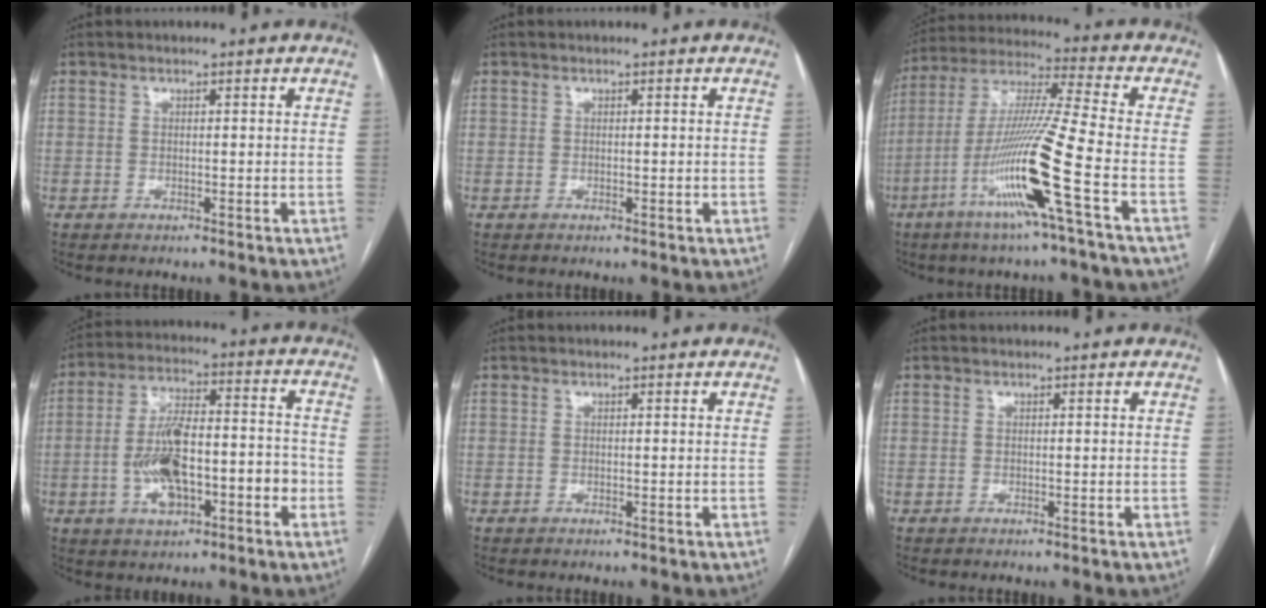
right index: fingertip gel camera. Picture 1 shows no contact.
{"total": 0.5, "force": [0.0, 0.3, 0.5], "torque": [-0.009, 0.000, 0.002]}
{"total": 16.4, "force": [-6.5, -1.7, 15.0], "torque": [-0.300, -0.018, -0.128]}
{"total": 13.1, "force": [-3.6, 4.9, 11.6], "torque": [-0.216, 0.029, -0.057]}
{"total": 0.0}
{"total": 0.0}